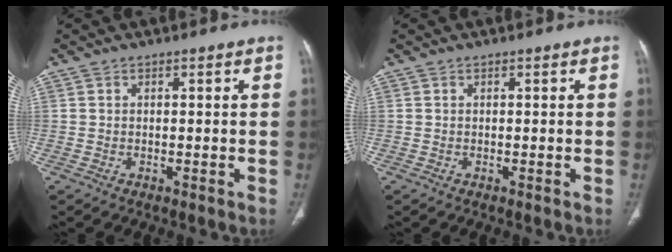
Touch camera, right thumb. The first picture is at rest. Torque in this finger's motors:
{"motor_torque": [0.03, 0.15, -0.08, 0.05, 0.01]}